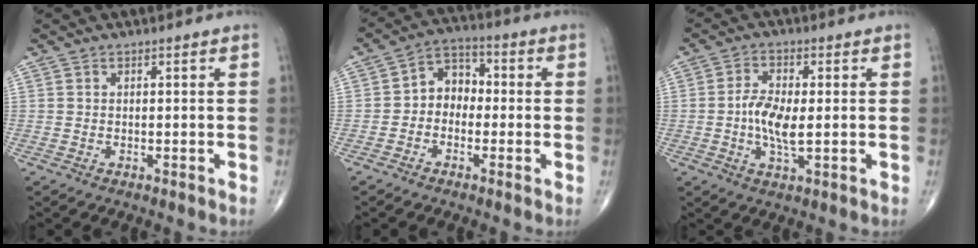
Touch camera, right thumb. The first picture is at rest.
{"total": 6.5, "force": [-1.0, 5.2, 3.8], "torque": [-0.032, 0.030, -0.035]}
{"total": 7.1, "force": [-0.4, 2.6, 6.6], "torque": [-0.135, -0.005, -0.013]}